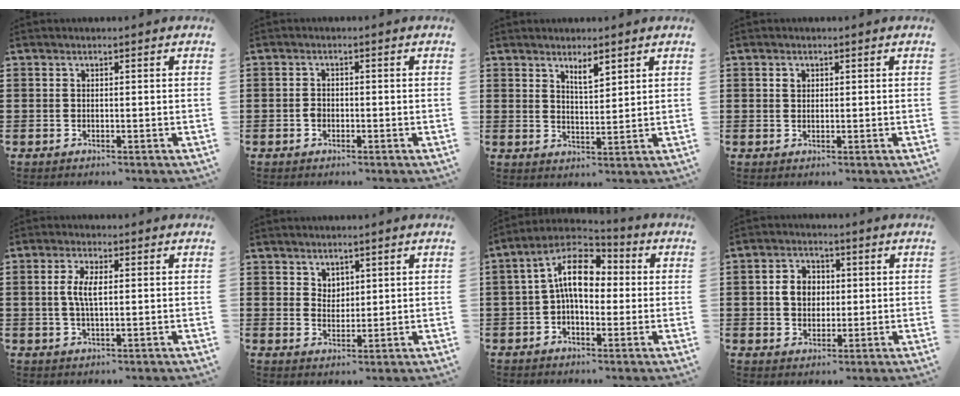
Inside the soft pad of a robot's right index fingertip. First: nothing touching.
{"total": 1.3, "force": [-0.5, 1.0, 0.7], "torque": [-0.015, 0.000, -0.010]}
{"total": 3.2, "force": [2.4, 0.7, 1.9], "torque": [-0.034, -0.002, 0.042]}
{"total": 1.0, "force": [0.4, 0.8, 0.4], "torque": [-0.010, 0.004, 0.009]}
{"total": 4.3, "force": [0.4, 1.6, 4.0], "torque": [-0.086, 0.002, 0.002]}
{"total": 2.8, "force": [2.0, 2.0, 0.2], "torque": [-0.011, 0.006, 0.040]}
{"total": 10.9, "force": [1.2, 5.9, 9.1], "torque": [-0.179, 0.008, 0.015]}
{"total": 4.8, "force": [0.2, 4.0, 2.7], "torque": [-0.064, 0.013, -0.001]}